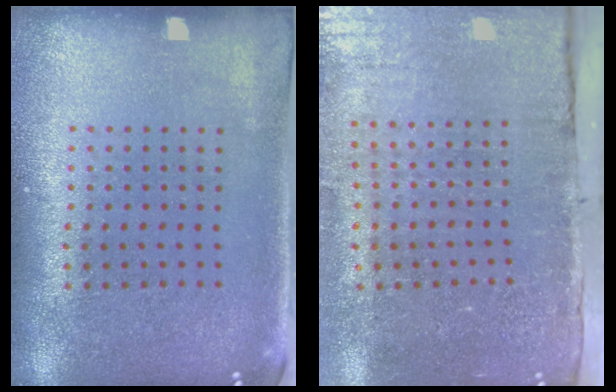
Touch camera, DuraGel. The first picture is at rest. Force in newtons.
{"total": 4.5, "press": 3.8, "slide": 2.5}